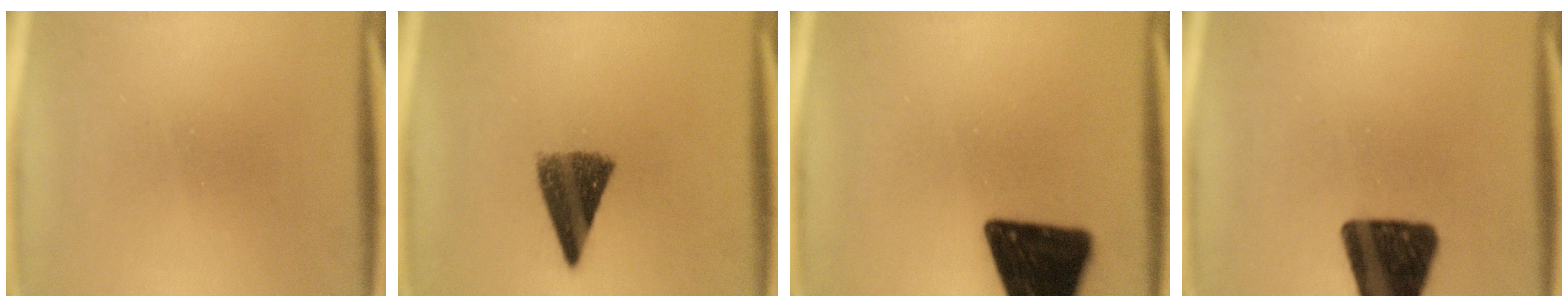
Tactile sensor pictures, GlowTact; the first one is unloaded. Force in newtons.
{"total": 8.7}
{"total": 18.4}
{"total": 16.1}